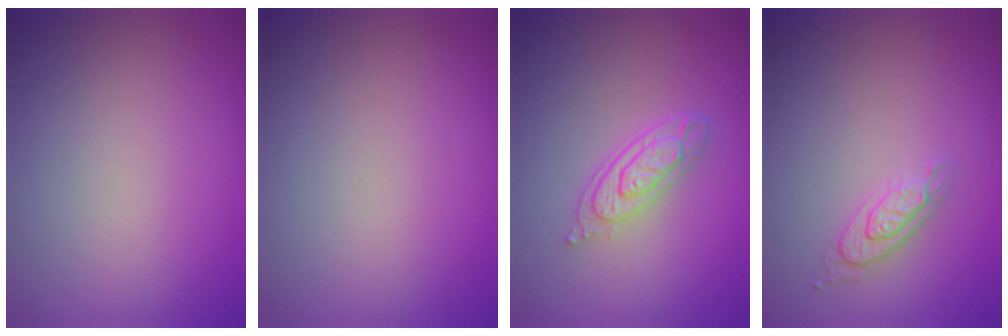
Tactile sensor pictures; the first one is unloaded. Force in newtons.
{"total": 0.0}
{"total": 3.5, "press": 2.7, "slide": 2.2}
{"total": 2.0, "press": 1.8, "slide": 0.9}